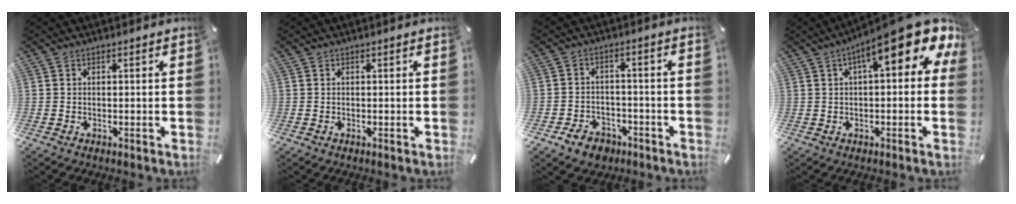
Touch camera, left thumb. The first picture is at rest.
{"total": 0.0}
{"total": 6.1, "force": [-3.8, 4.4, 2.1], "torque": [-0.040, 0.023, -0.068]}
{"total": 15.3, "force": [7.3, 4.5, 12.7], "torque": [-0.191, -0.045, 0.117]}